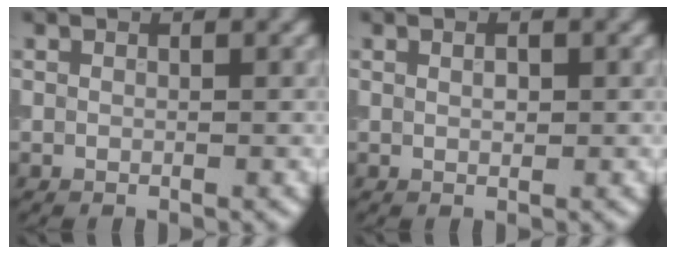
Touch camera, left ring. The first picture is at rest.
{"total": 0.8, "force": [0.2, 0.4, 0.6], "torque": [-0.012, 0.002, 0.005]}